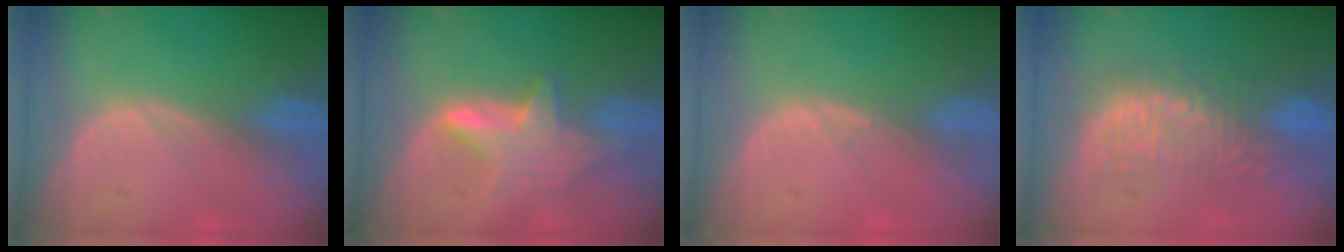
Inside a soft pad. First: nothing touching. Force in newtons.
{"total": 6.3, "press": 6.1, "slide": 1.7}
{"total": 0.6, "press": 0.5, "slide": 0.4}
{"total": 9.3, "press": 8.7, "slide": 3.4}